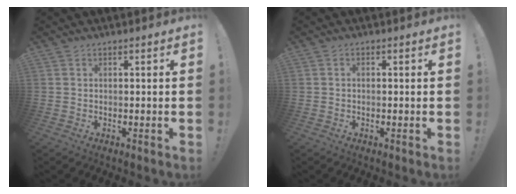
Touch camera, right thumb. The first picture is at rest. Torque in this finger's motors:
{"motor_torque": [-0.21, 0.05, -0.17, 0.09, 0.00]}